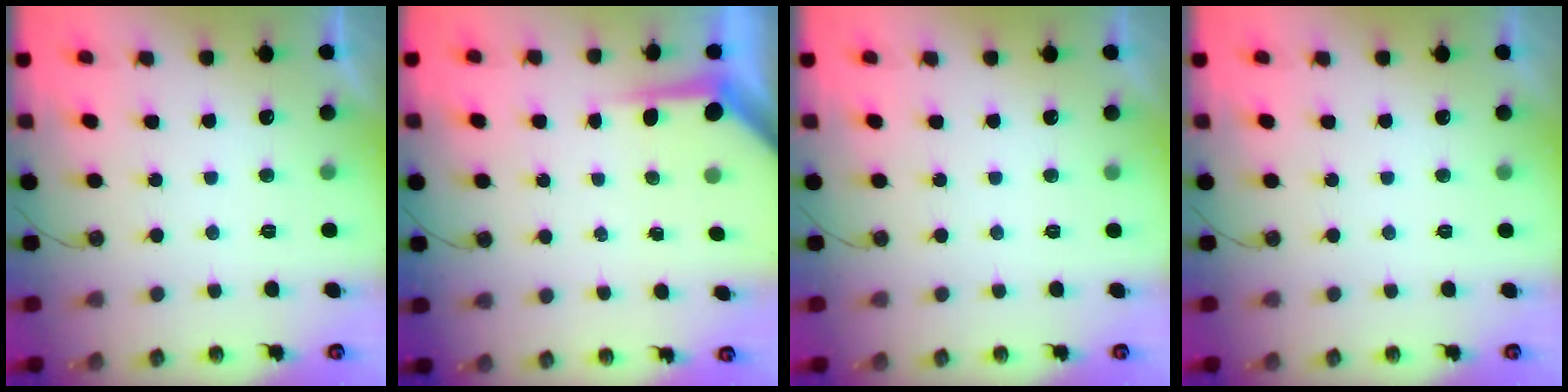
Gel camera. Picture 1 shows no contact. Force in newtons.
{"total": 4.0, "press": 4.0, "slide": 0.4}
{"total": 0.0}
{"total": 0.0}